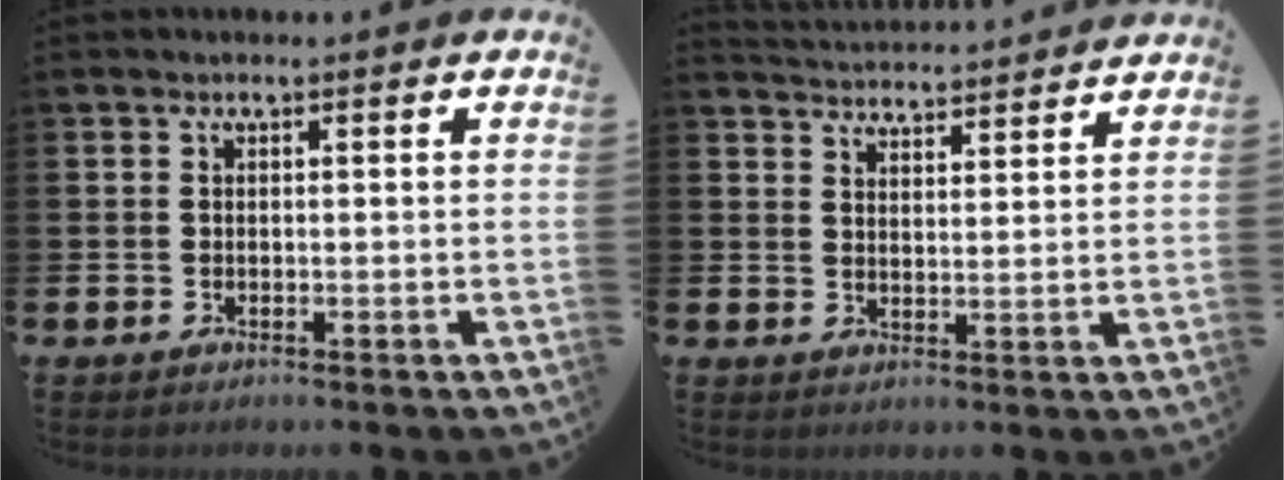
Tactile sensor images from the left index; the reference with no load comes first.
{"total": 4.2, "force": [4.2, 0.1, -0.4], "torque": [0.001, -0.033, 0.074]}